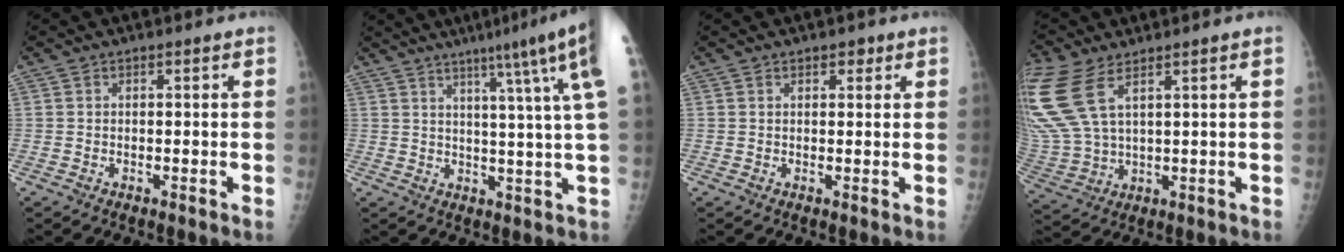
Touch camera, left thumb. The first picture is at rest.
{"total": 15.9, "force": [8.4, -0.2, 13.5], "torque": [-0.180, -0.023, 0.097]}
{"total": 1.7, "force": [1.1, 1.0, 0.8], "torque": [0.007, -0.006, 0.011]}
{"total": 16.5, "force": [7.8, 7.6, 12.3], "torque": [-0.321, -0.013, 0.170]}